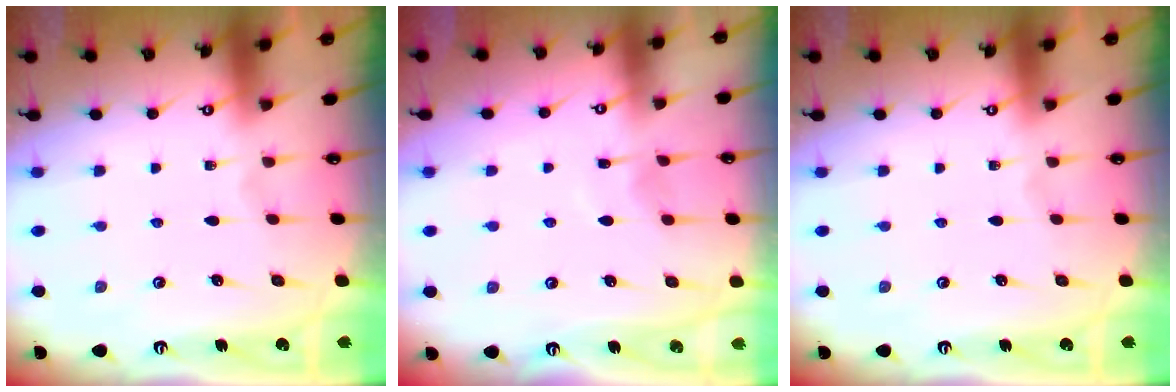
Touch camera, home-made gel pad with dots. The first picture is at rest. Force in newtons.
{"total": 5.1, "press": 5.1, "slide": 0.5}
{"total": 0.0}